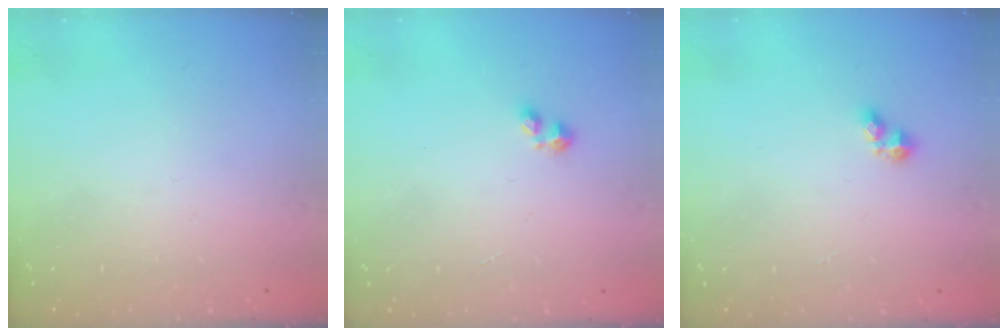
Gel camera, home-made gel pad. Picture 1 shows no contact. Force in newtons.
{"total": 1.8, "press": 1.7, "slide": 0.5}
{"total": 2.7, "press": 2.6, "slide": 0.3}